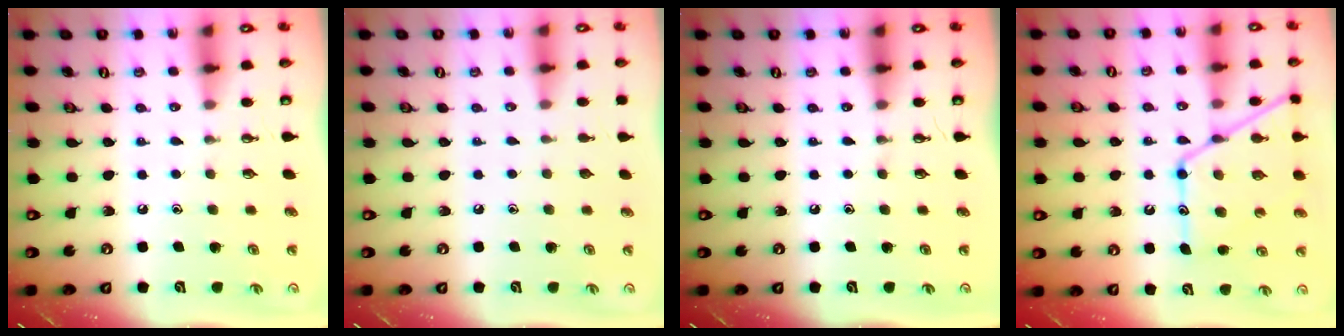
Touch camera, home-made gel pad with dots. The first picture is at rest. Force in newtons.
{"total": 0.0}
{"total": 0.0}
{"total": 15.7, "press": 15.6, "slide": 1.4}